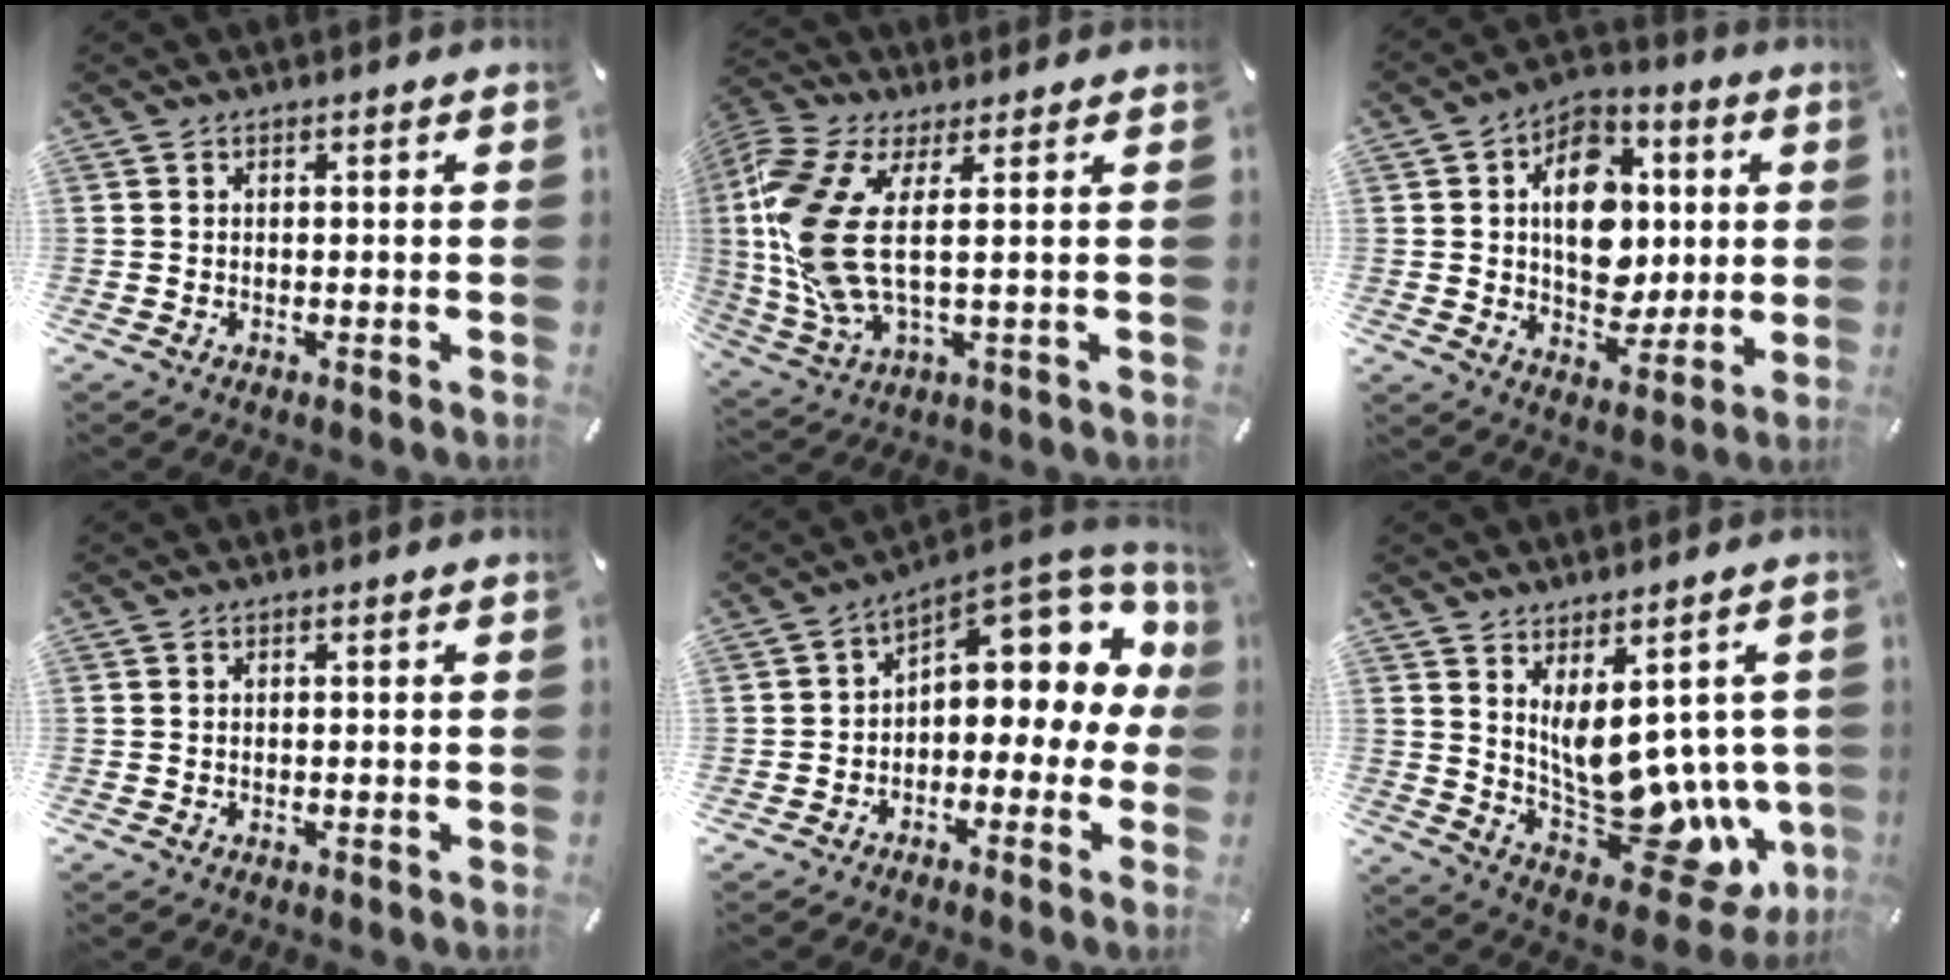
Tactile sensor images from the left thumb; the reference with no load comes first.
{"total": 14.0, "force": [2.2, 4.3, 13.1], "torque": [-0.302, -0.028, 0.035]}
{"total": 15.3, "force": [1.5, 11.8, 9.6], "torque": [-0.133, 0.011, 0.035]}
{"total": 0.0}
{"total": 11.1, "force": [5.1, 6.1, 7.7], "torque": [-0.094, -0.050, 0.086]}
{"total": 14.7, "force": [1.2, 8.6, 11.9], "torque": [-0.157, -0.056, 0.038]}